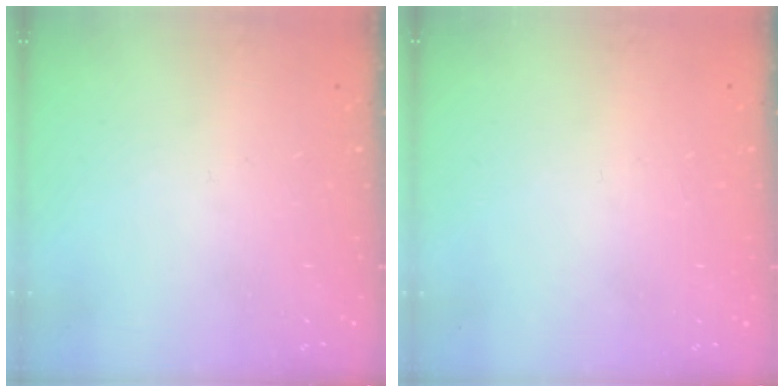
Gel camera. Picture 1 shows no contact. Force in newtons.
{"total": 0.0}